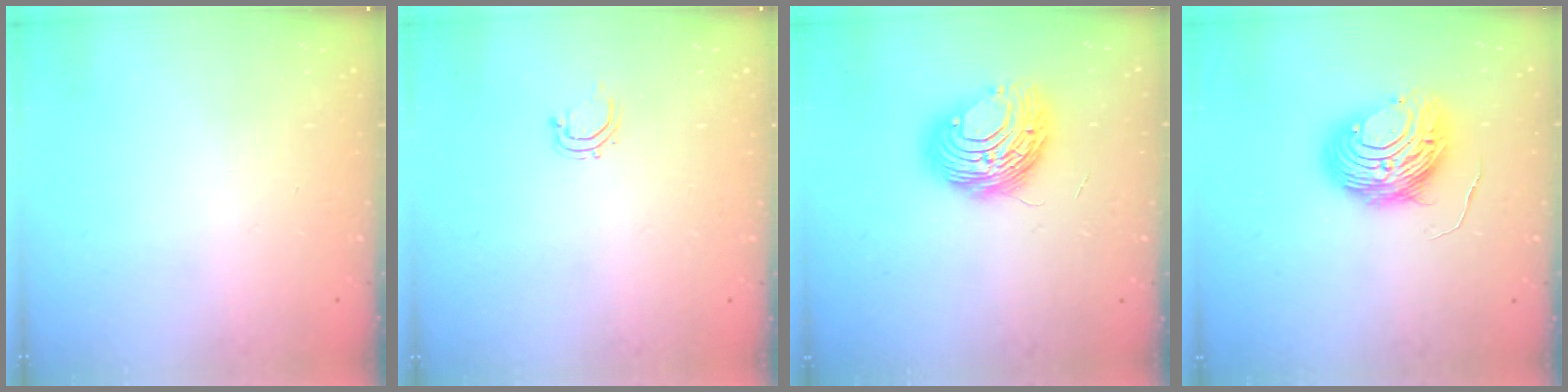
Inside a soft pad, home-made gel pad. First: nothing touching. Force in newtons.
{"total": 2.8, "press": 2.8, "slide": 0.5}
{"total": 10.6, "press": 10.5, "slide": 1.5}
{"total": 9.5, "press": 9.5, "slide": 0.8}